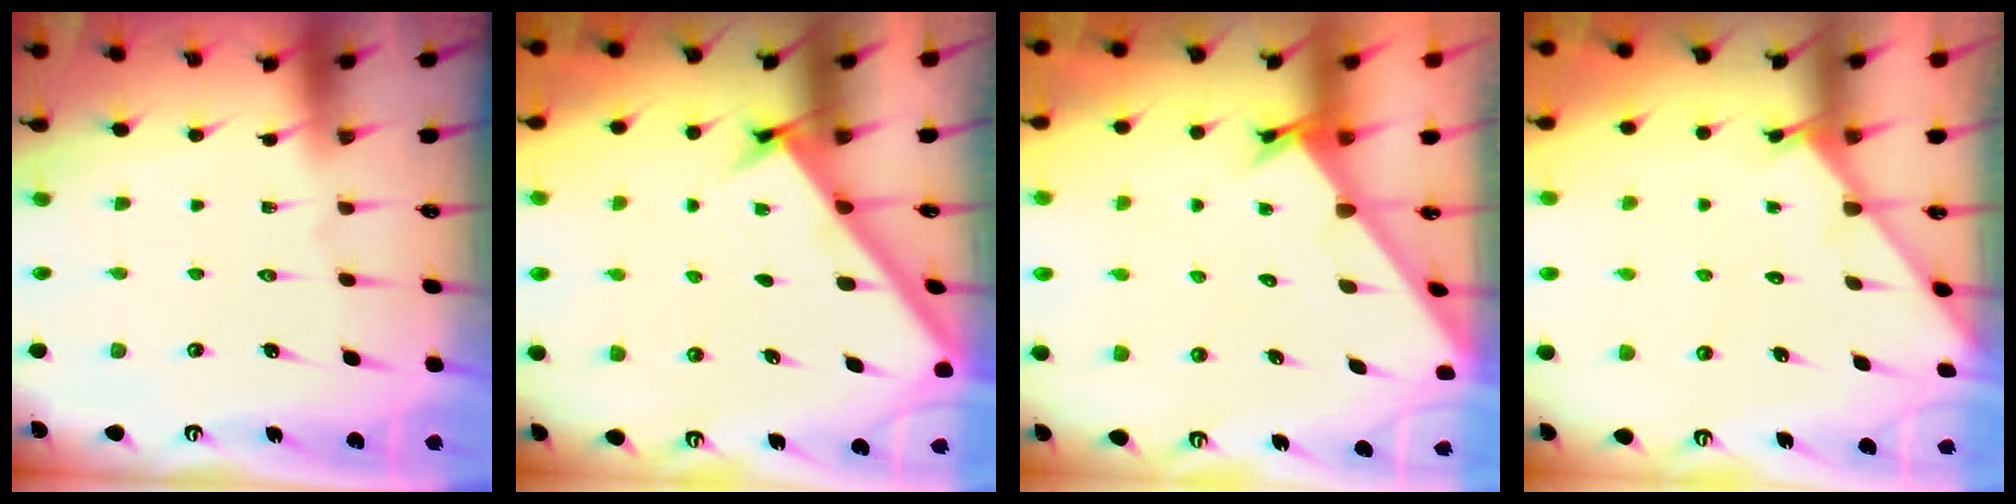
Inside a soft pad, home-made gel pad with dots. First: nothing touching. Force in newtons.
{"total": 2.4, "press": 2.4, "slide": 0.2}
{"total": 1.7, "press": 1.7, "slide": 0.1}
{"total": 1.1, "press": 1.1, "slide": 0.1}